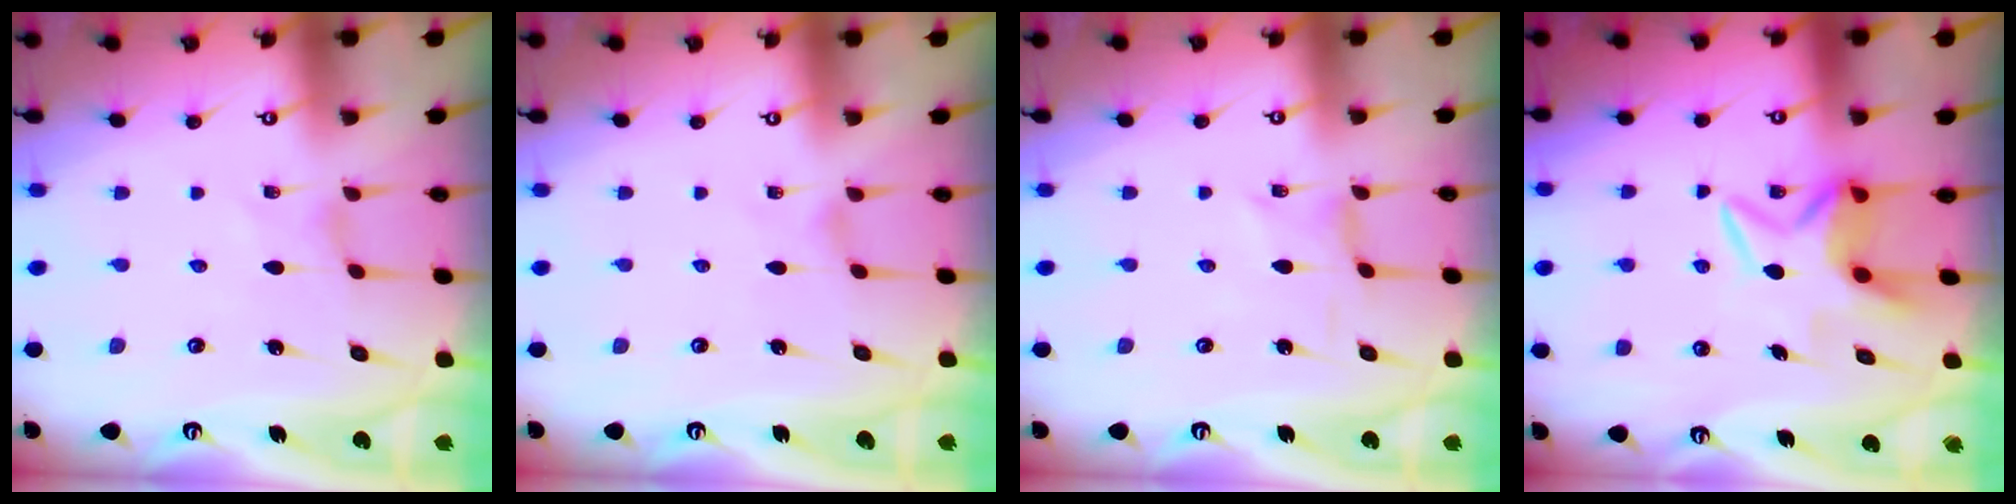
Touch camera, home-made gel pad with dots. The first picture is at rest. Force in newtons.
{"total": 0.0}
{"total": 0.0}
{"total": 6.8, "press": 6.7, "slide": 0.8}